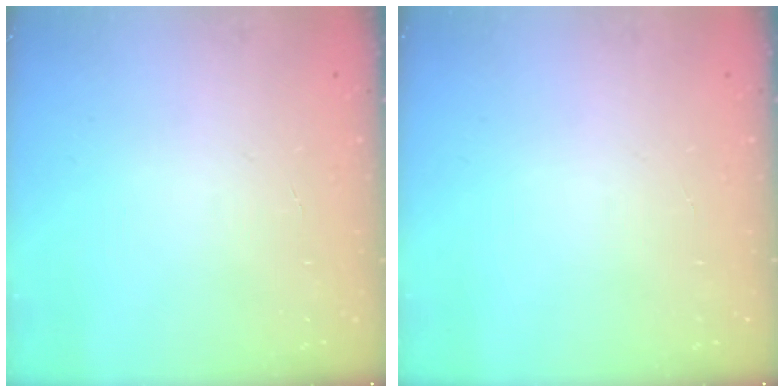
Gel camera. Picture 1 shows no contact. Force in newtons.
{"total": 0.0}